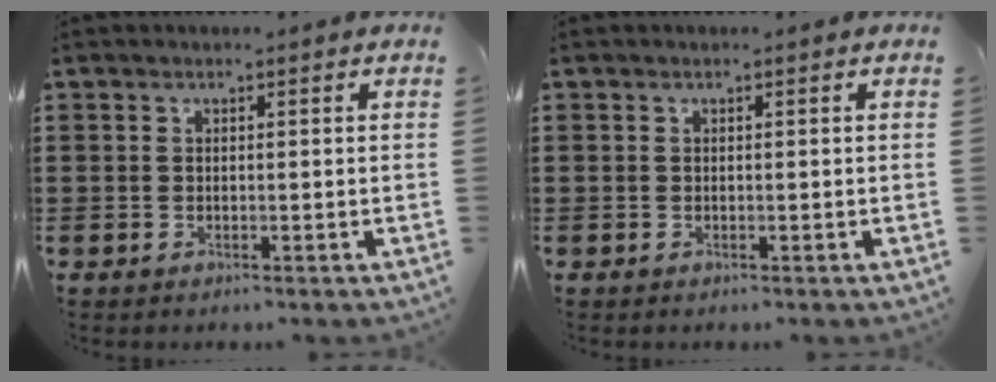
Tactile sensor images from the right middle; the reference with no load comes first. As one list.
[{"total": 0.0}]